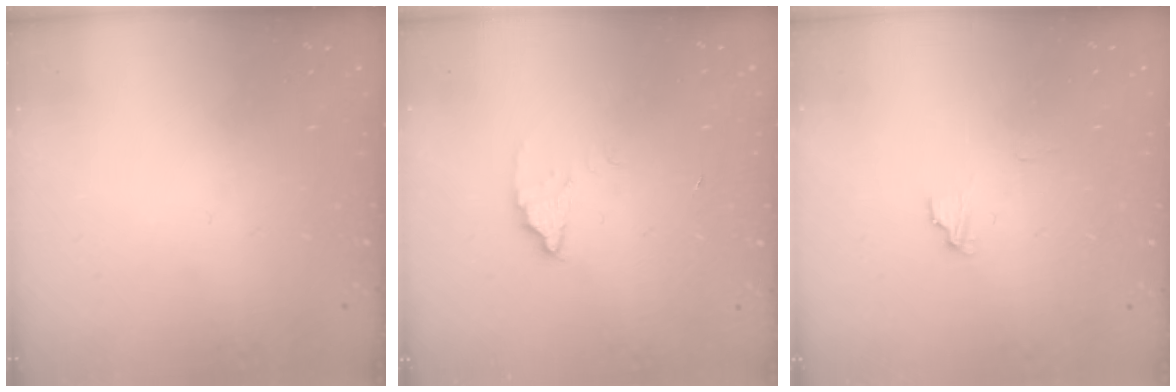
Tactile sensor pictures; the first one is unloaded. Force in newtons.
{"total": 2.6, "press": 2.6, "slide": 0.2}
{"total": 3.1, "press": 3.1, "slide": 0.3}